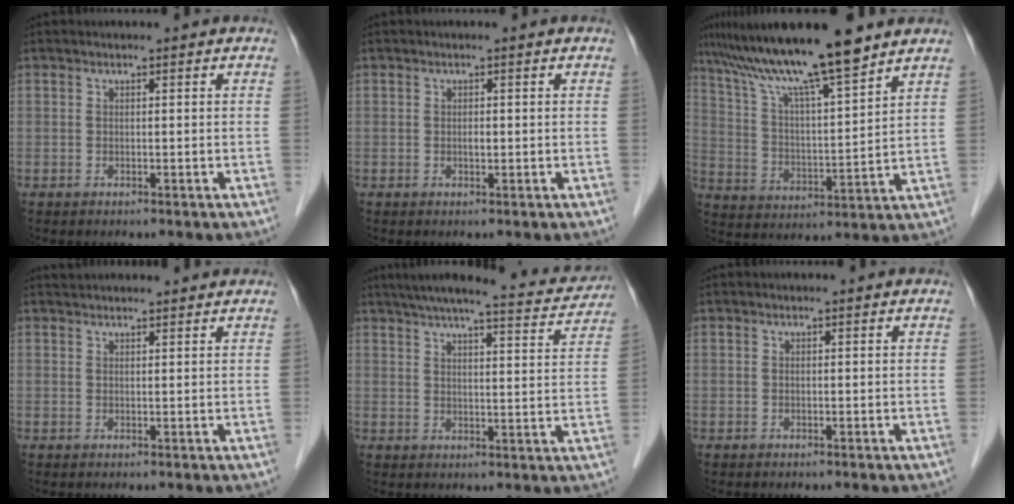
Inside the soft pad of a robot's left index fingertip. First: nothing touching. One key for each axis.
{"total": 0.8, "fx": 0.0, "fy": 0.4, "fz": 0.7, "tx": -0.014, "ty": 0.000, "tz": 0.000}
{"total": 16.0, "fx": 12.6, "fy": 0.3, "fz": 9.8, "tx": -0.173, "ty": 0.018, "tz": 0.224}
{"total": 6.0, "fx": 5.7, "fy": 0.7, "fz": 1.7, "tx": -0.019, "ty": 0.033, "tz": 0.072}
{"total": 16.7, "fx": 15.2, "fy": 1.5, "fz": 6.9, "tx": -0.105, "ty": 0.000, "tz": 0.194}
{"total": 0.0}